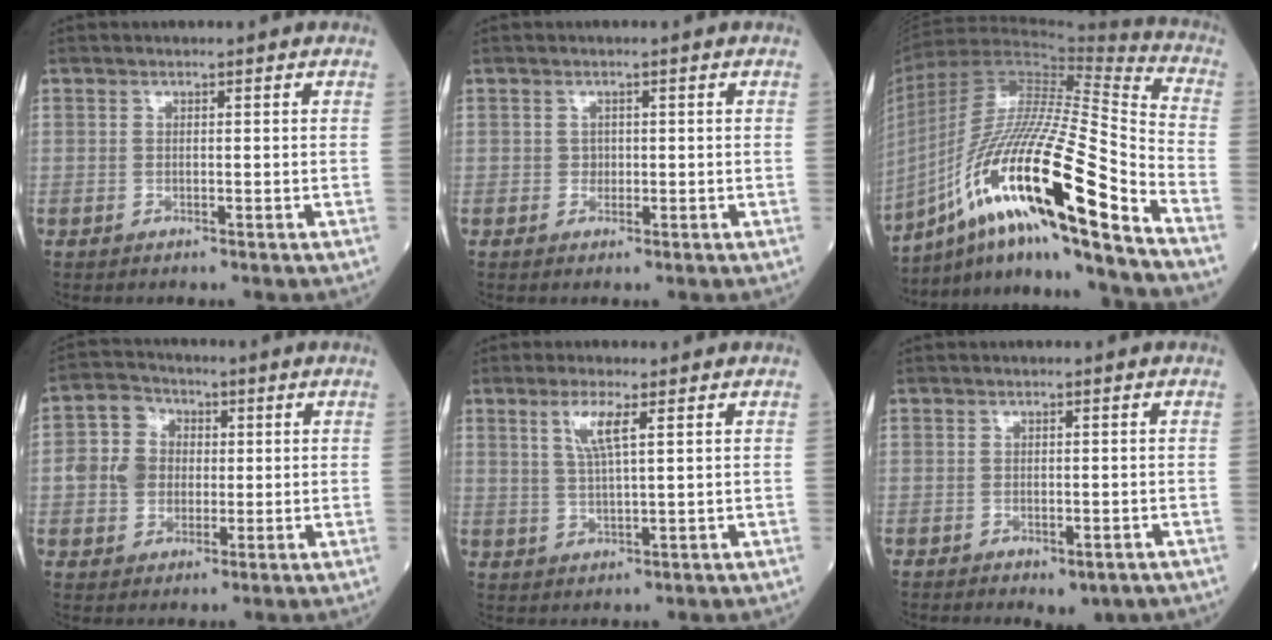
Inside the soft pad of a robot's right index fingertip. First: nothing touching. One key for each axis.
{"total": 0.8, "fx": 0.1, "fy": 0.8, "fz": 0.2, "tx": -0.001, "ty": 0.003, "tz": 0.003}
{"total": 26.1, "fx": -14.3, "fy": 1.7, "fz": 21.8, "tx": -0.408, "ty": -0.029, "tz": -0.253}
{"total": 7.3, "fx": 0.4, "fy": 6.4, "fz": 3.3, "tx": -0.085, "ty": 0.027, "tz": 0.009}
{"total": 4.5, "fx": 2.1, "fy": 0.2, "fz": 4.0, "tx": -0.085, "ty": 0.000, "tz": 0.045}
{"total": 3.2, "fx": -2.0, "fy": 1.6, "fz": 2.0, "tx": -0.020, "ty": -0.004, "tz": -0.016}